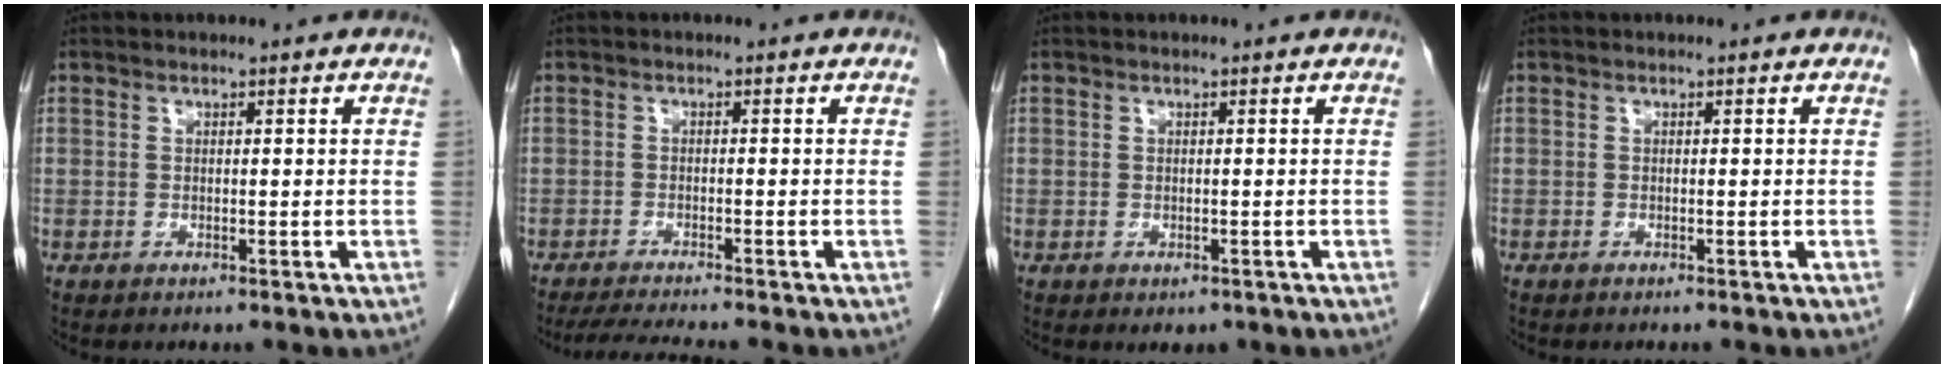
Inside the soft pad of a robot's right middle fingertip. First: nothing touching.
{"total": 4.7, "force": [-4.2, -0.8, 1.9], "torque": [-0.034, -0.019, -0.073]}
{"total": 1.4, "force": [-0.8, 0.9, 0.7], "torque": [-0.006, -0.001, -0.002]}
{"total": 0.9, "force": [-0.8, 0.1, 0.4], "torque": [-0.007, -0.002, -0.011]}